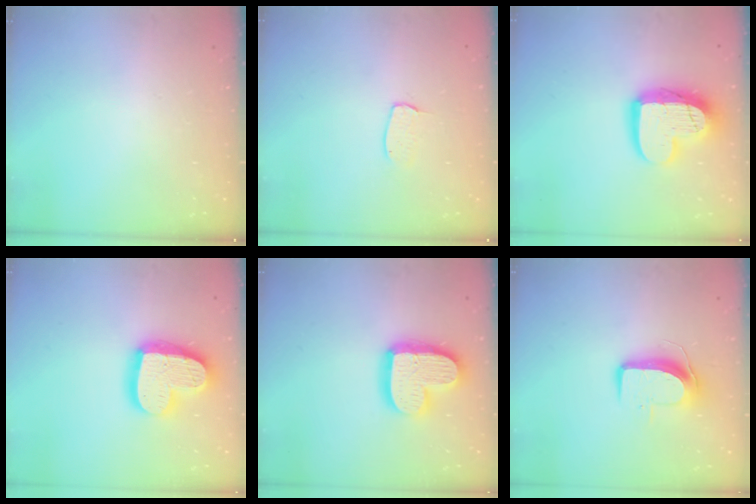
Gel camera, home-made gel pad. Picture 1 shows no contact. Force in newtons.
{"total": 4.0, "press": 4.0, "slide": 0.2}
{"total": 17.3, "press": 17.3, "slide": 1.7}
{"total": 19.6, "press": 19.5, "slide": 1.4}
{"total": 17.0, "press": 17.0, "slide": 1.4}
{"total": 9.0, "press": 9.0, "slide": 0.6}